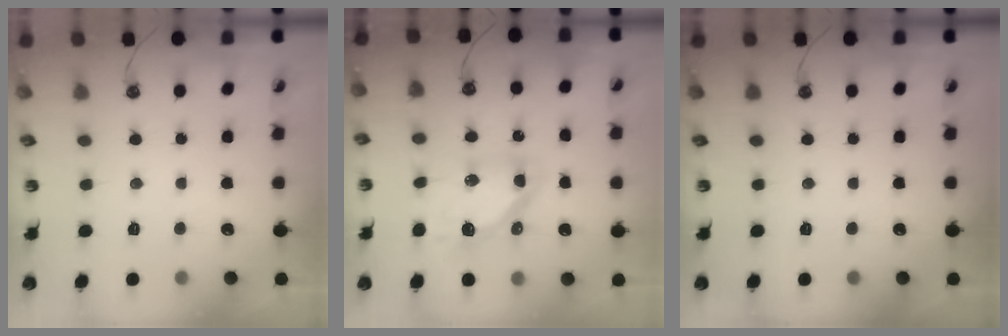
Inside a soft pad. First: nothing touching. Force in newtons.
{"total": 10.5, "press": 10.5, "slide": 1.2}
{"total": 0.0}